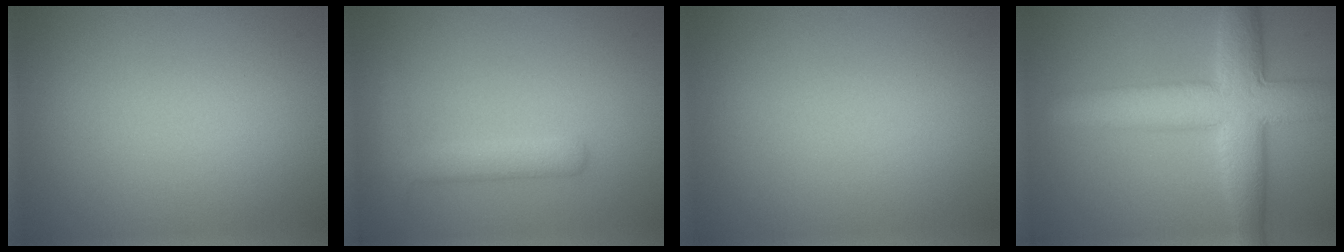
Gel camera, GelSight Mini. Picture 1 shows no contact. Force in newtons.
{"total": 2.8, "press": 2.8, "slide": 0.2}
{"total": 0.0}
{"total": 8.2, "press": 8.2, "slide": 0.3}